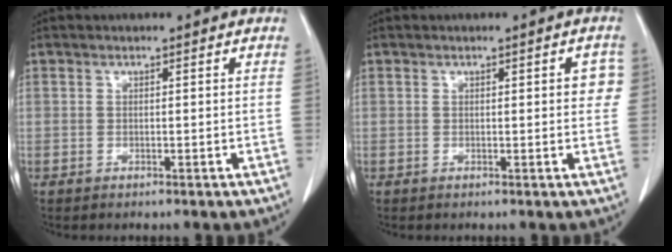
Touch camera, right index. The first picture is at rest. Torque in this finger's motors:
{"motor_torque": [0.44, 0.06, 0.03, 0.02]}